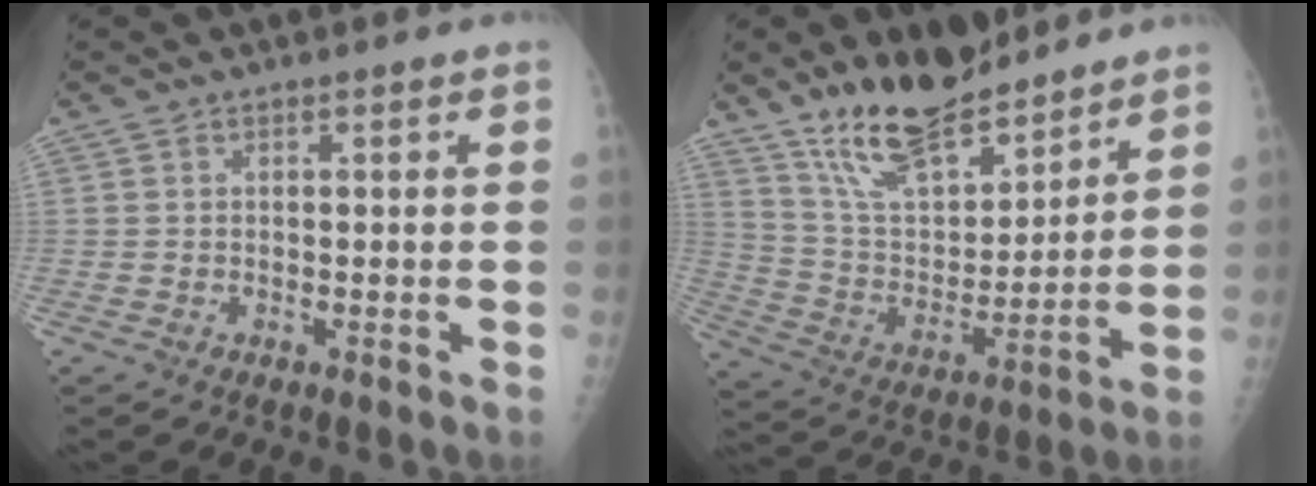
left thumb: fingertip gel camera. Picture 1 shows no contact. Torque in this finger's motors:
{"motor_torque": [0.48, 0.32, 1.18, -1.60, 0.11]}